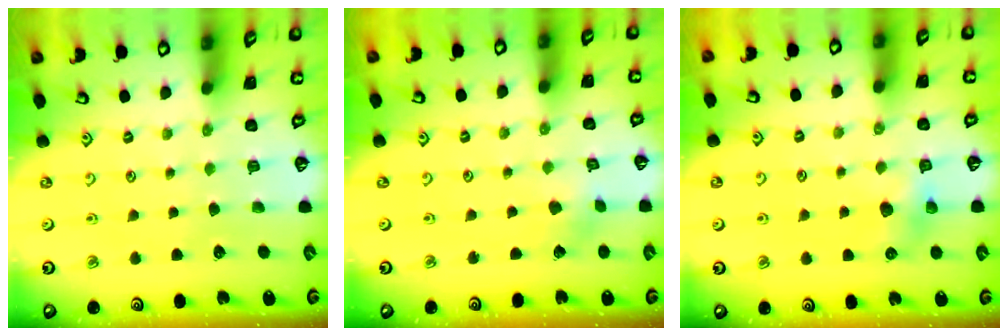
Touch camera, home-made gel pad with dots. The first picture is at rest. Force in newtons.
{"total": 3.3, "press": 3.3, "slide": 0.2}
{"total": 5.8, "press": 5.8, "slide": 0.4}